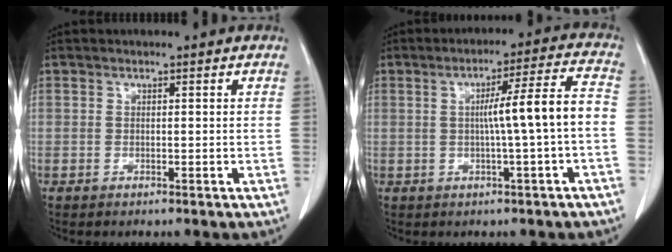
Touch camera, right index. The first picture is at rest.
{"total": 8.3, "force": [-0.9, -0.9, 8.2], "torque": [-0.123, 0.017, -0.010]}